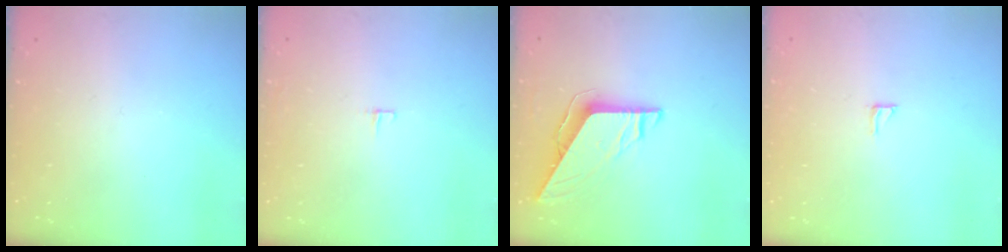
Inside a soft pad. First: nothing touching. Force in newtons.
{"total": 3.3, "press": 3.3, "slide": 0.2}
{"total": 9.5, "press": 9.4, "slide": 0.9}
{"total": 4.2, "press": 4.2, "slide": 0.4}